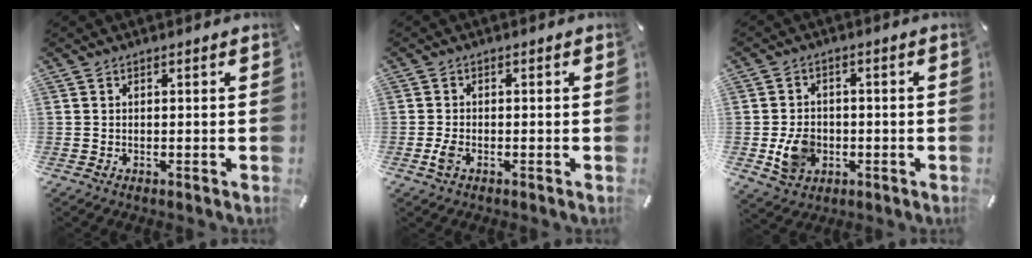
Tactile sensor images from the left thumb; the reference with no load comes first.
{"total": 2.7, "force": [-1.1, 1.3, 2.0], "torque": [-0.055, -0.004, -0.025]}
{"total": 8.0, "force": [-1.5, 6.8, 4.0], "torque": [-0.073, 0.004, -0.028]}